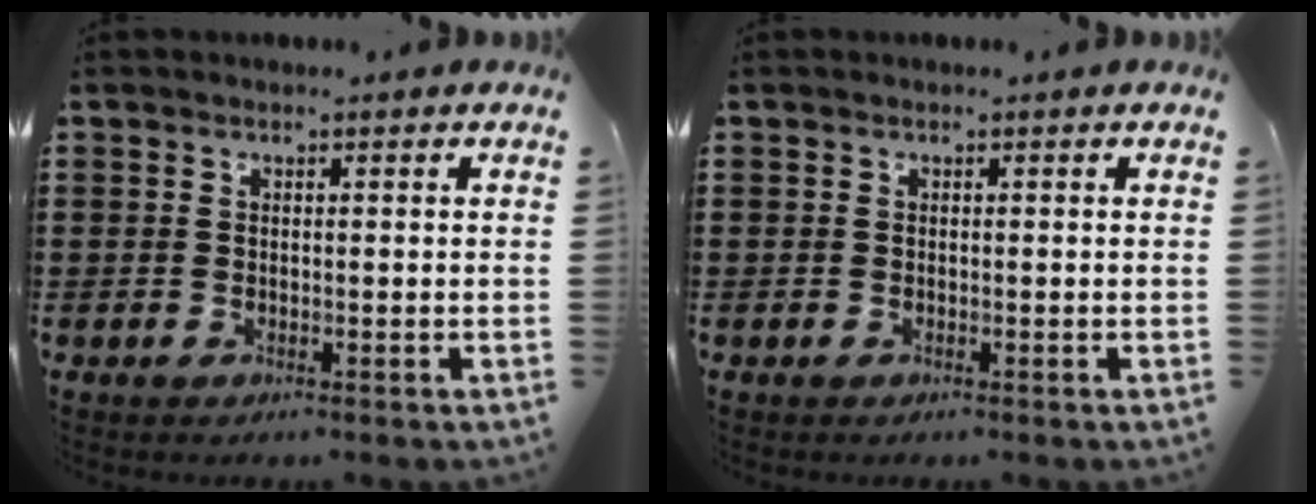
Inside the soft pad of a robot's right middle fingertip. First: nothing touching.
{"total": 0.0}